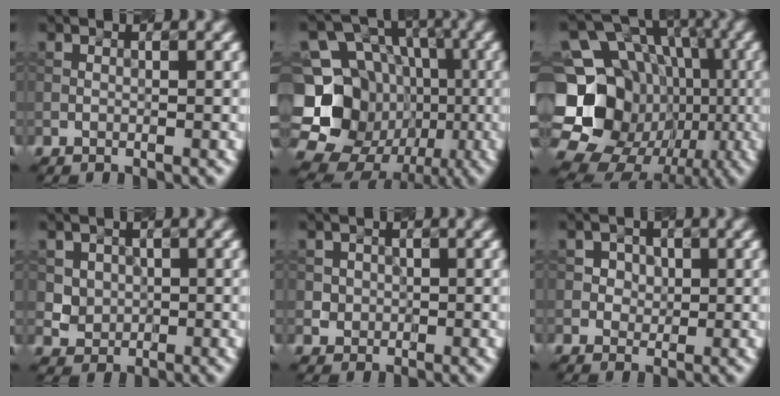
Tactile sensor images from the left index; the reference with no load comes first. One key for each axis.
{"total": 19.3, "fx": -4.9, "fy": 17.6, "fz": 6.4, "tx": -0.164, "ty": 0.003, "tz": -0.095}
{"total": 22.1, "fx": -4.7, "fy": 20.0, "fz": 8.3, "tx": -0.155, "ty": 0.025, "tz": -0.106}
{"total": 2.9, "fx": 0.8, "fy": 2.6, "fz": 1.1, "tx": -0.026, "ty": -0.003, "tz": 0.028}
{"total": 1.9, "fx": 0.4, "fy": 1.8, "fz": 0.6, "tx": -0.006, "ty": 0.002, "tz": 0.015}
{"total": 2.7, "fx": 1.0, "fy": 2.2, "fz": 1.2, "tx": -0.021, "ty": 0.003, "tz": 0.016}